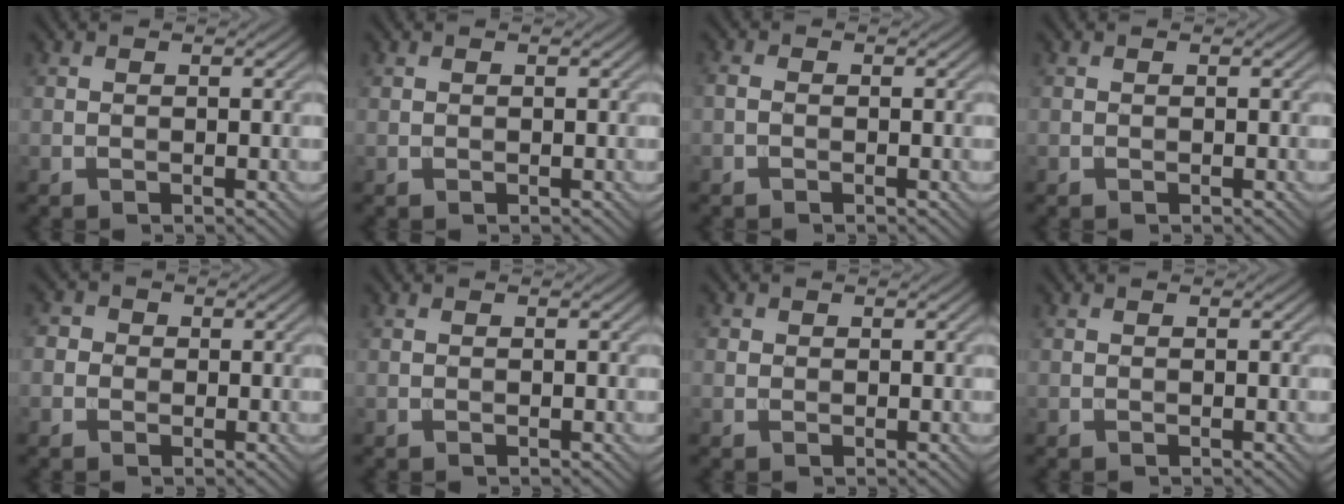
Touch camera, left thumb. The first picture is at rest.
{"total": 0.0}
{"total": 1.0, "force": [-0.5, 0.5, 0.7], "torque": [-0.020, 0.001, -0.015]}
{"total": 0.0}
{"total": 2.1, "force": [-0.2, 2.1, 0.5], "torque": [-0.009, 0.004, -0.018]}
{"total": 0.0}
{"total": 0.8, "force": [0.2, 0.7, 0.2], "torque": [-0.002, -0.001, 0.001]}
{"total": 0.0}